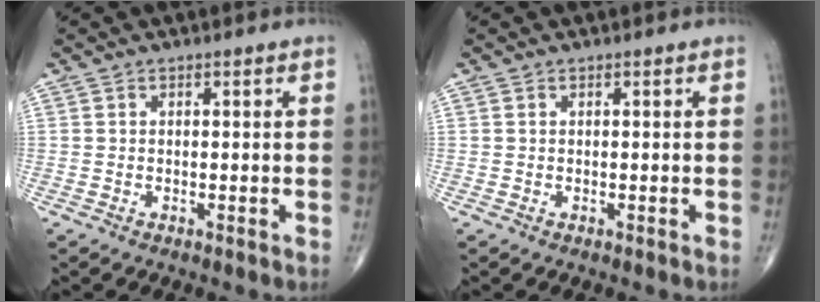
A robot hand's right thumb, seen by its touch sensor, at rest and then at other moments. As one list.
[{"total": 0.0}]